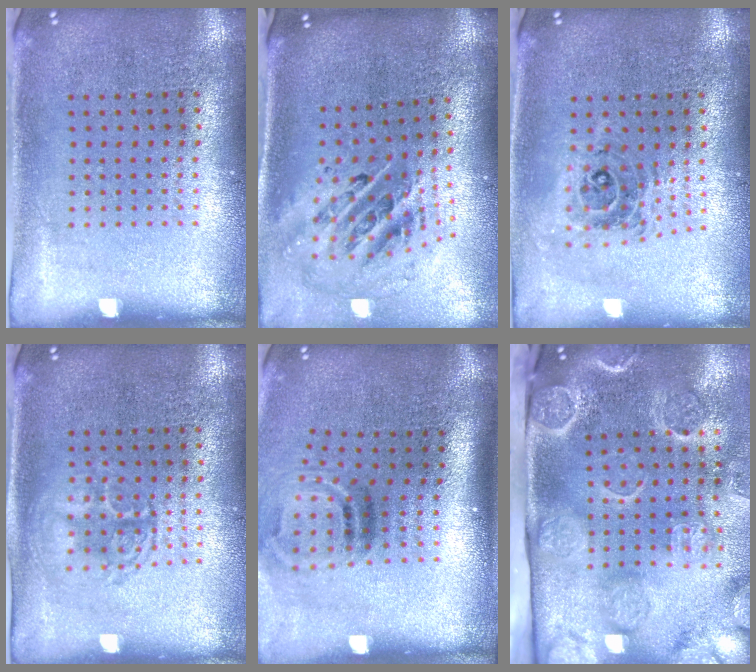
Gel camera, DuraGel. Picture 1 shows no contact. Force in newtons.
{"total": 2.1, "press": 1.6, "slide": 1.4}
{"total": 0.8, "press": 0.8, "slide": 0.2}
{"total": 1.3, "press": 1.3, "slide": 0.2}
{"total": 2.0, "press": 1.3, "slide": 1.6}
{"total": 4.4, "press": 3.5, "slide": 2.8}